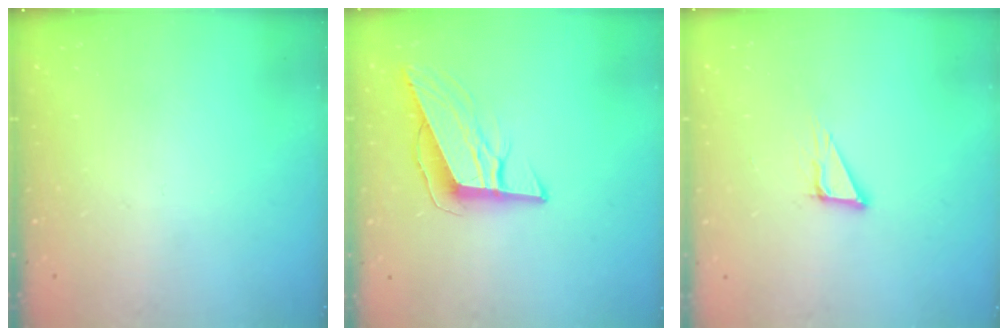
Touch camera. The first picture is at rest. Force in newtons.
{"total": 10.7, "press": 10.3, "slide": 2.6}
{"total": 5.1, "press": 5.1, "slide": 0.5}